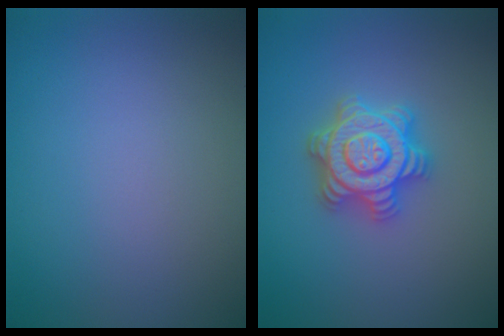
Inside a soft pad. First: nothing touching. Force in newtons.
{"total": 4.6, "press": 4.6, "slide": 0.7}